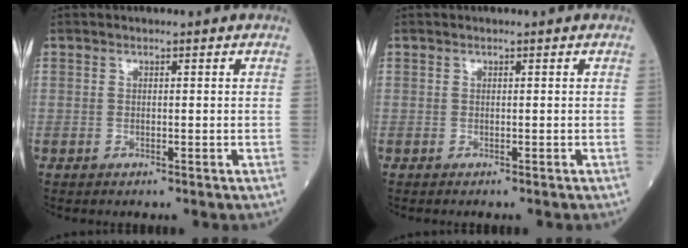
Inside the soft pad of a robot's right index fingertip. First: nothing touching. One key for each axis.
{"total": 0.5, "fx": -0.5, "fy": 0.0, "fz": 0.2, "tx": -0.001, "ty": -0.001, "tz": -0.009}